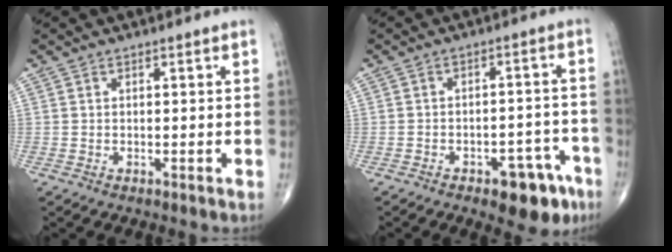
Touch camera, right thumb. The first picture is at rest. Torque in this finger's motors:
{"motor_torque": [1.36, 0.80, -0.05, -0.21, 0.19]}